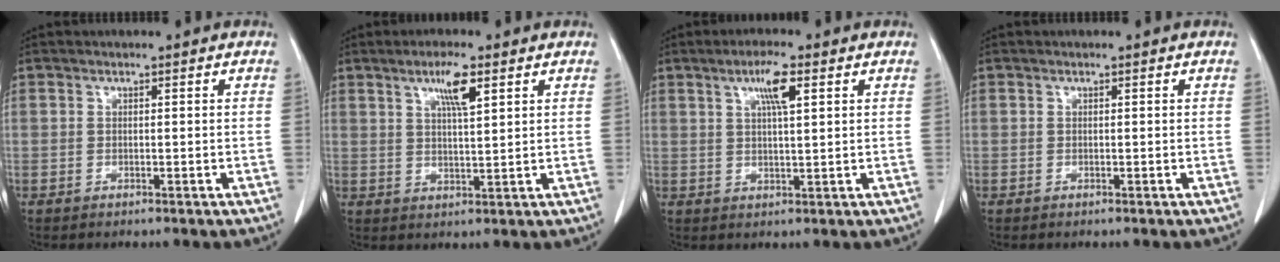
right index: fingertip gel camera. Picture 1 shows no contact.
{"total": 5.2, "force": [2.8, 0.5, 4.4], "torque": [-0.077, 0.000, 0.048]}
{"total": 4.9, "force": [2.3, 0.4, 4.3], "torque": [-0.078, 0.002, 0.039]}
{"total": 0.0}